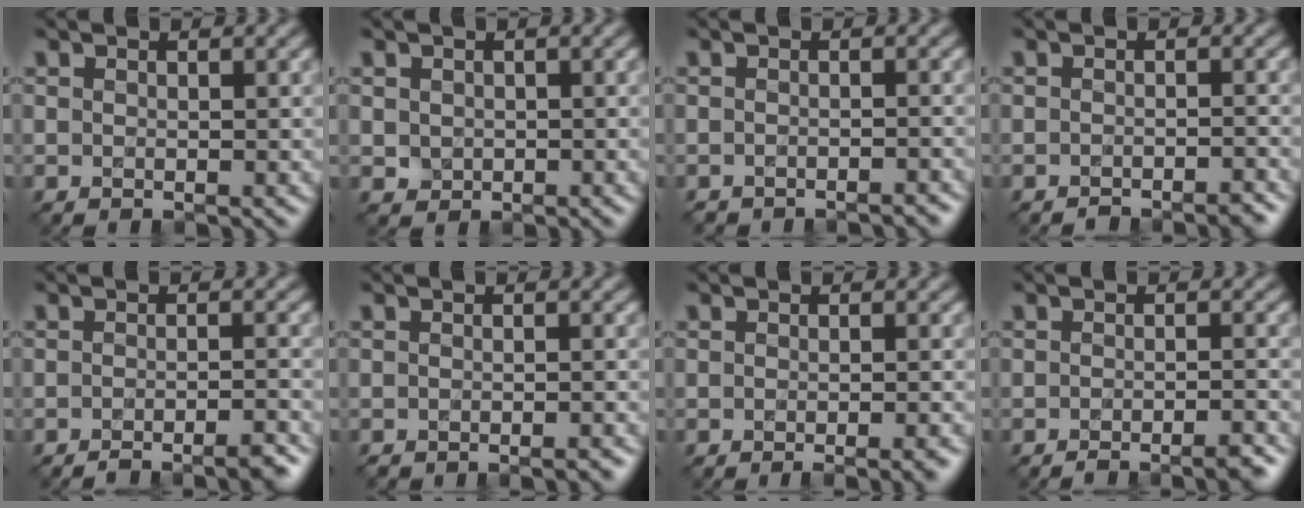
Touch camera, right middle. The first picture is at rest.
{"total": 1.2, "force": [0.1, 1.1, 0.4], "torque": [-0.006, -0.004, 0.003]}
{"total": 2.3, "force": [-2.3, 0.2, 0.1], "torque": [0.006, -0.001, -0.024]}
{"total": 2.0, "force": [-1.9, 0.3, 0.6], "torque": [0.001, 0.003, -0.027]}
{"total": 3.8, "force": [-3.1, 0.6, 2.2], "torque": [-0.026, 0.005, -0.046]}
{"total": 2.1, "force": [-1.9, 0.2, 0.8], "torque": [-0.007, -0.001, -0.026]}
{"total": 3.0, "force": [-1.8, 0.7, 2.3], "torque": [-0.016, 0.002, -0.023]}
{"total": 3.5, "force": [-2.8, 0.6, 2.1], "torque": [-0.025, 0.005, -0.043]}